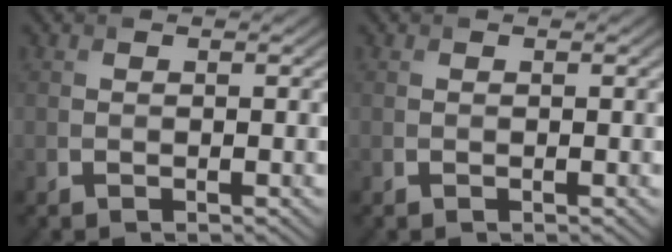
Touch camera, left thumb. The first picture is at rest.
{"total": 0.0}